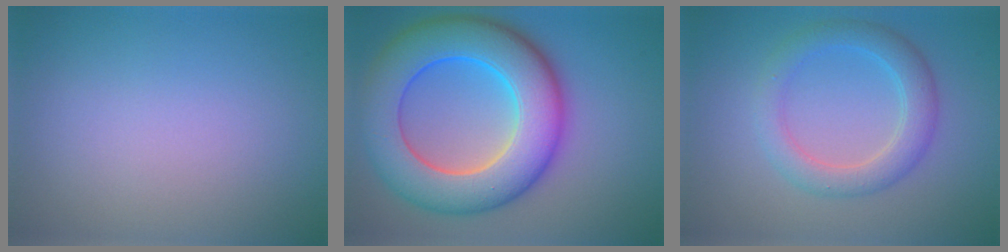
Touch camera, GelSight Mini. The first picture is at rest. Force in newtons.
{"total": 11.7, "press": 11.7, "slide": 0.3}
{"total": 3.7, "press": 3.7, "slide": 0.1}